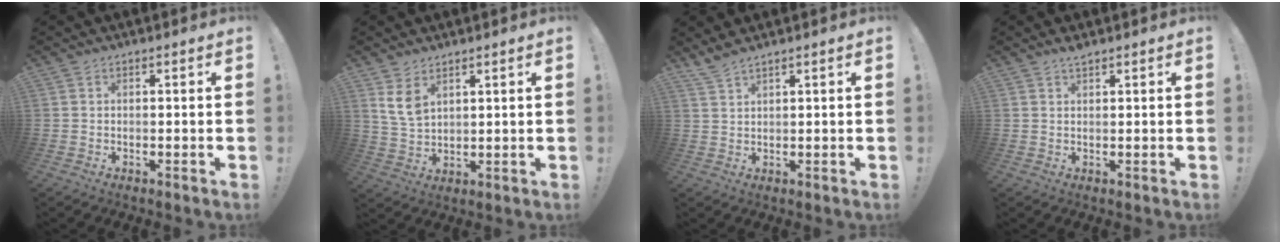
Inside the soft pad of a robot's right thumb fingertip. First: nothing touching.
{"total": 6.5, "force": [3.9, 3.7, 3.6], "torque": [-0.064, -0.022, 0.072]}
{"total": 3.0, "force": [2.6, -0.1, 1.5], "torque": [-0.036, -0.012, 0.047]}
{"total": 1.8, "force": [1.6, 0.0, 1.0], "torque": [-0.012, -0.009, 0.026]}